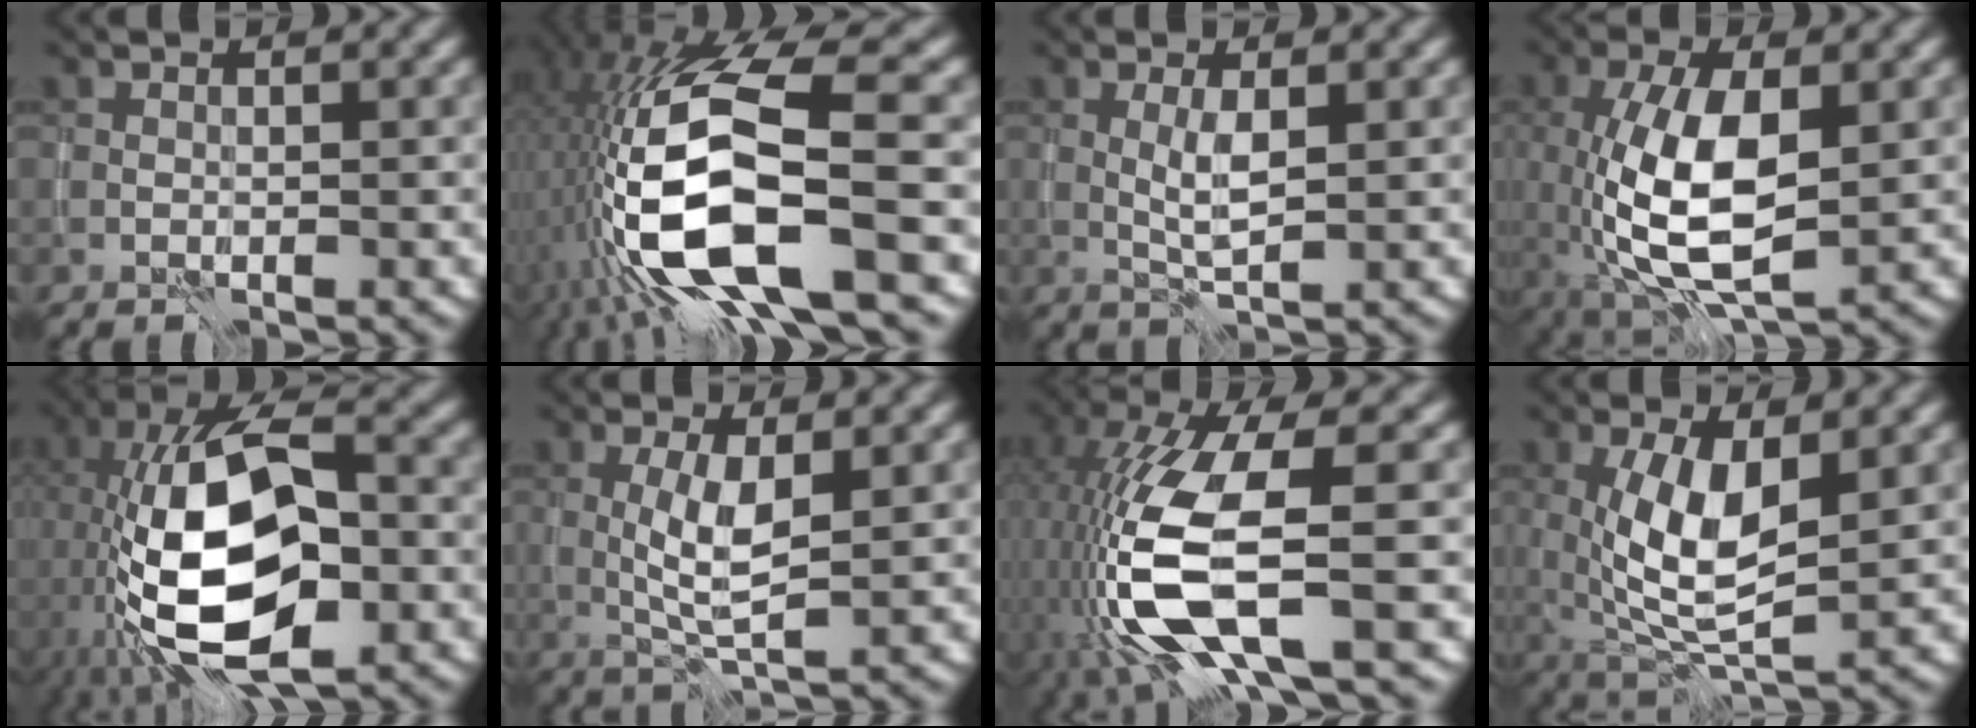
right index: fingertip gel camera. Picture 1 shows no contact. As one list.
[{"total": 16.0, "force": [-5.8, 5.2, 14.0], "torque": [-0.271, -0.014, -0.099]}, {"total": 2.3, "force": [0.2, 0.4, 2.2], "torque": [-0.049, -0.001, 0.004]}, {"total": 9.0, "force": [-0.7, 3.9, 8.1], "torque": [-0.170, -0.008, -0.008]}, {"total": 17.6, "force": [-2.5, 8.8, 15.0], "torque": [-0.266, -0.011, -0.037]}, {"total": 4.0, "force": [0.1, 1.1, 3.9], "torque": [-0.084, -0.001, 0.003]}, {"total": 10.7, "force": [-3.3, 3.7, 9.5], "torque": [-0.218, -0.013, -0.065]}, {"total": 6.7, "force": [0.7, 2.6, 6.2], "torque": [-0.126, -0.010, 0.015]}]